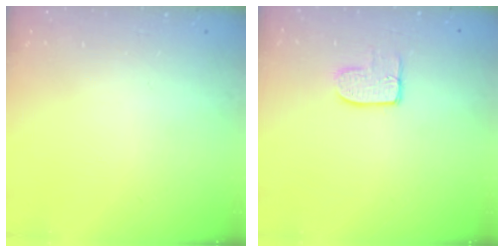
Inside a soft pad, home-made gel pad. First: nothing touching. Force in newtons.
{"total": 7.4, "press": 7.4, "slide": 0.2}